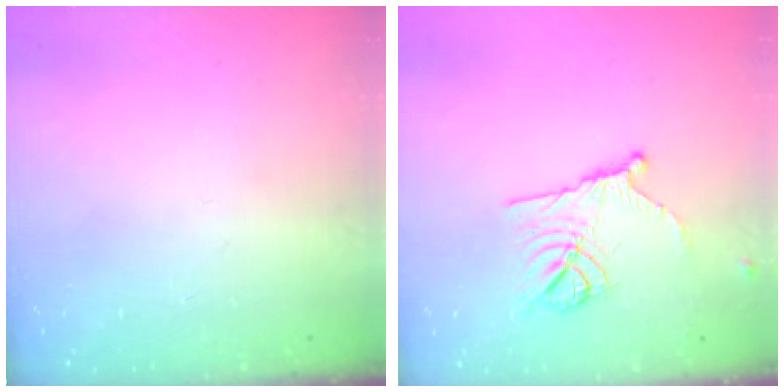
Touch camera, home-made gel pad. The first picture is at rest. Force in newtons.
{"total": 11.2, "press": 10.9, "slide": 2.3}